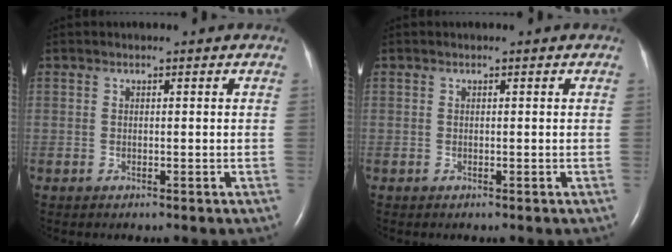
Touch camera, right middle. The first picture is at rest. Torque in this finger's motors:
{"motor_torque": [0.22, -0.17, 0.03, -0.01]}